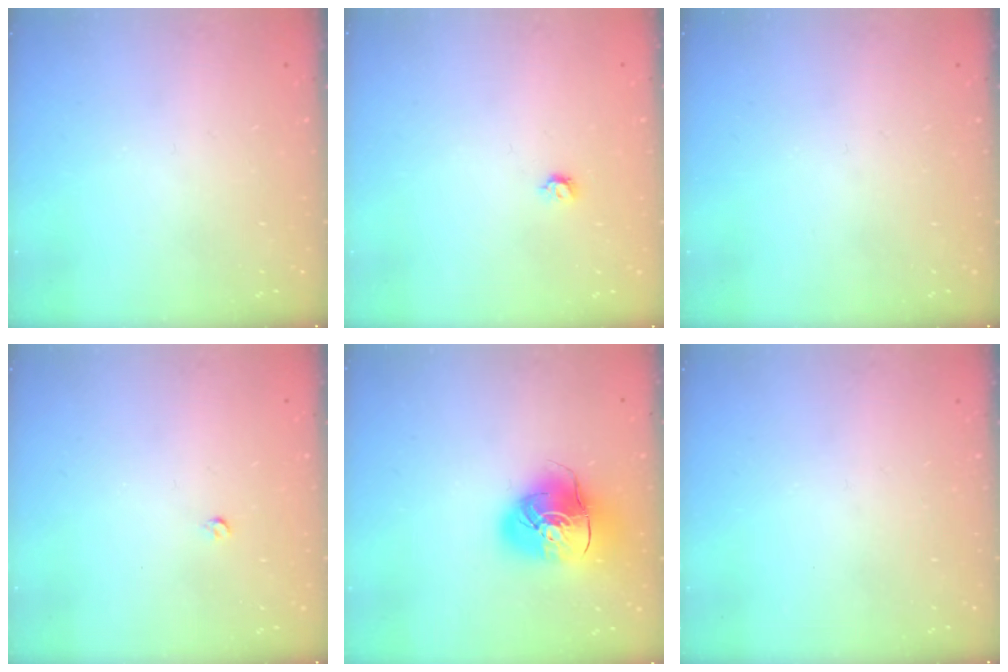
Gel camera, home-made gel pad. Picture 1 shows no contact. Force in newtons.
{"total": 3.6, "press": 3.6, "slide": 0.7}
{"total": 0.0}
{"total": 2.6, "press": 2.5, "slide": 0.4}
{"total": 13.4, "press": 13.3, "slide": 2.0}
{"total": 0.0}